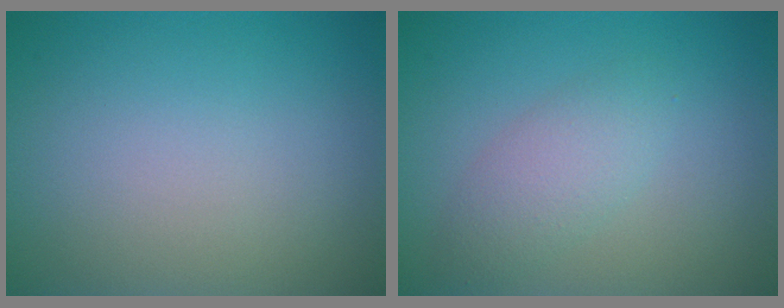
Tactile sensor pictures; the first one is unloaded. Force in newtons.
{"total": 2.7, "press": 2.7, "slide": 0.1}